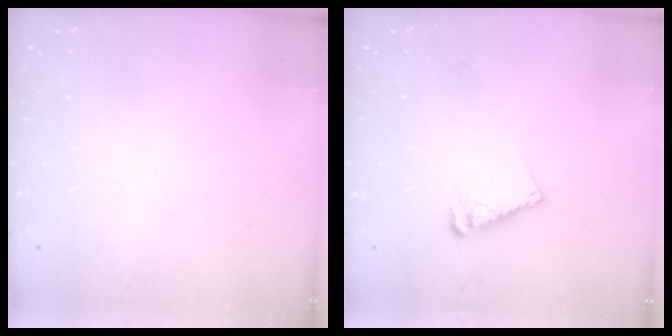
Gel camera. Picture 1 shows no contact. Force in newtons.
{"total": 7.7, "press": 7.7, "slide": 0.3}